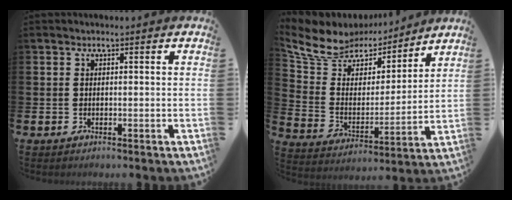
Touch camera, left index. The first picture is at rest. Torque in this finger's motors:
{"motor_torque": [1.07, -1.07, 0.49, 0.11]}